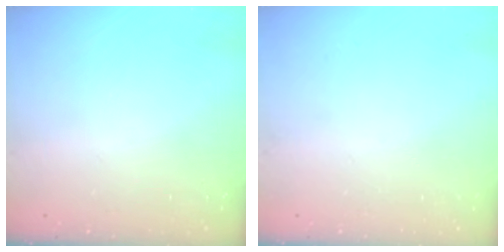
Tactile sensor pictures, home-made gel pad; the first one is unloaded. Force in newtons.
{"total": 0.0}